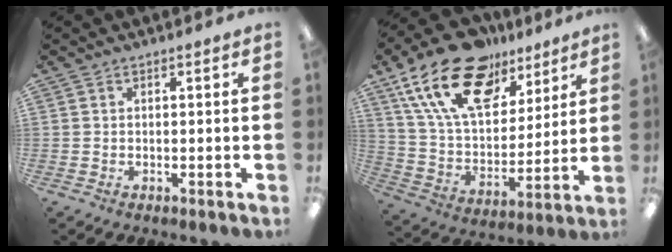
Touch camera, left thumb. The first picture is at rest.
{"total": 22.0, "force": [13.7, 11.8, 12.5], "torque": [-0.236, -0.068, 0.247]}